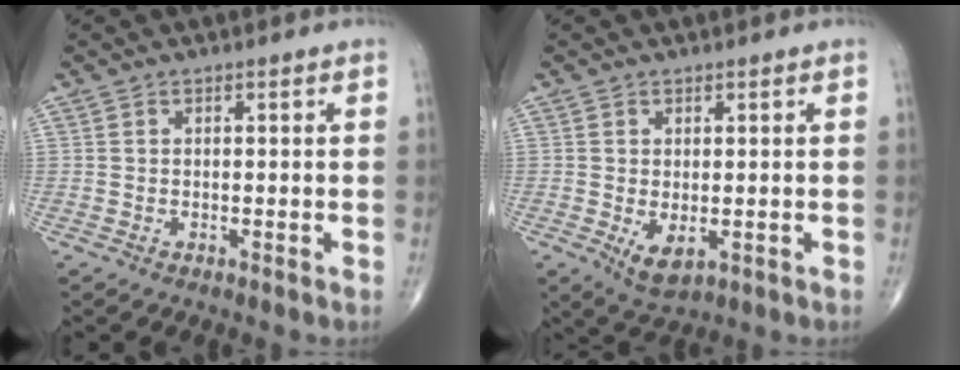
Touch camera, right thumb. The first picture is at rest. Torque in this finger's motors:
{"motor_torque": [-0.10, 0.66, 0.17, 0.33, 0.02]}